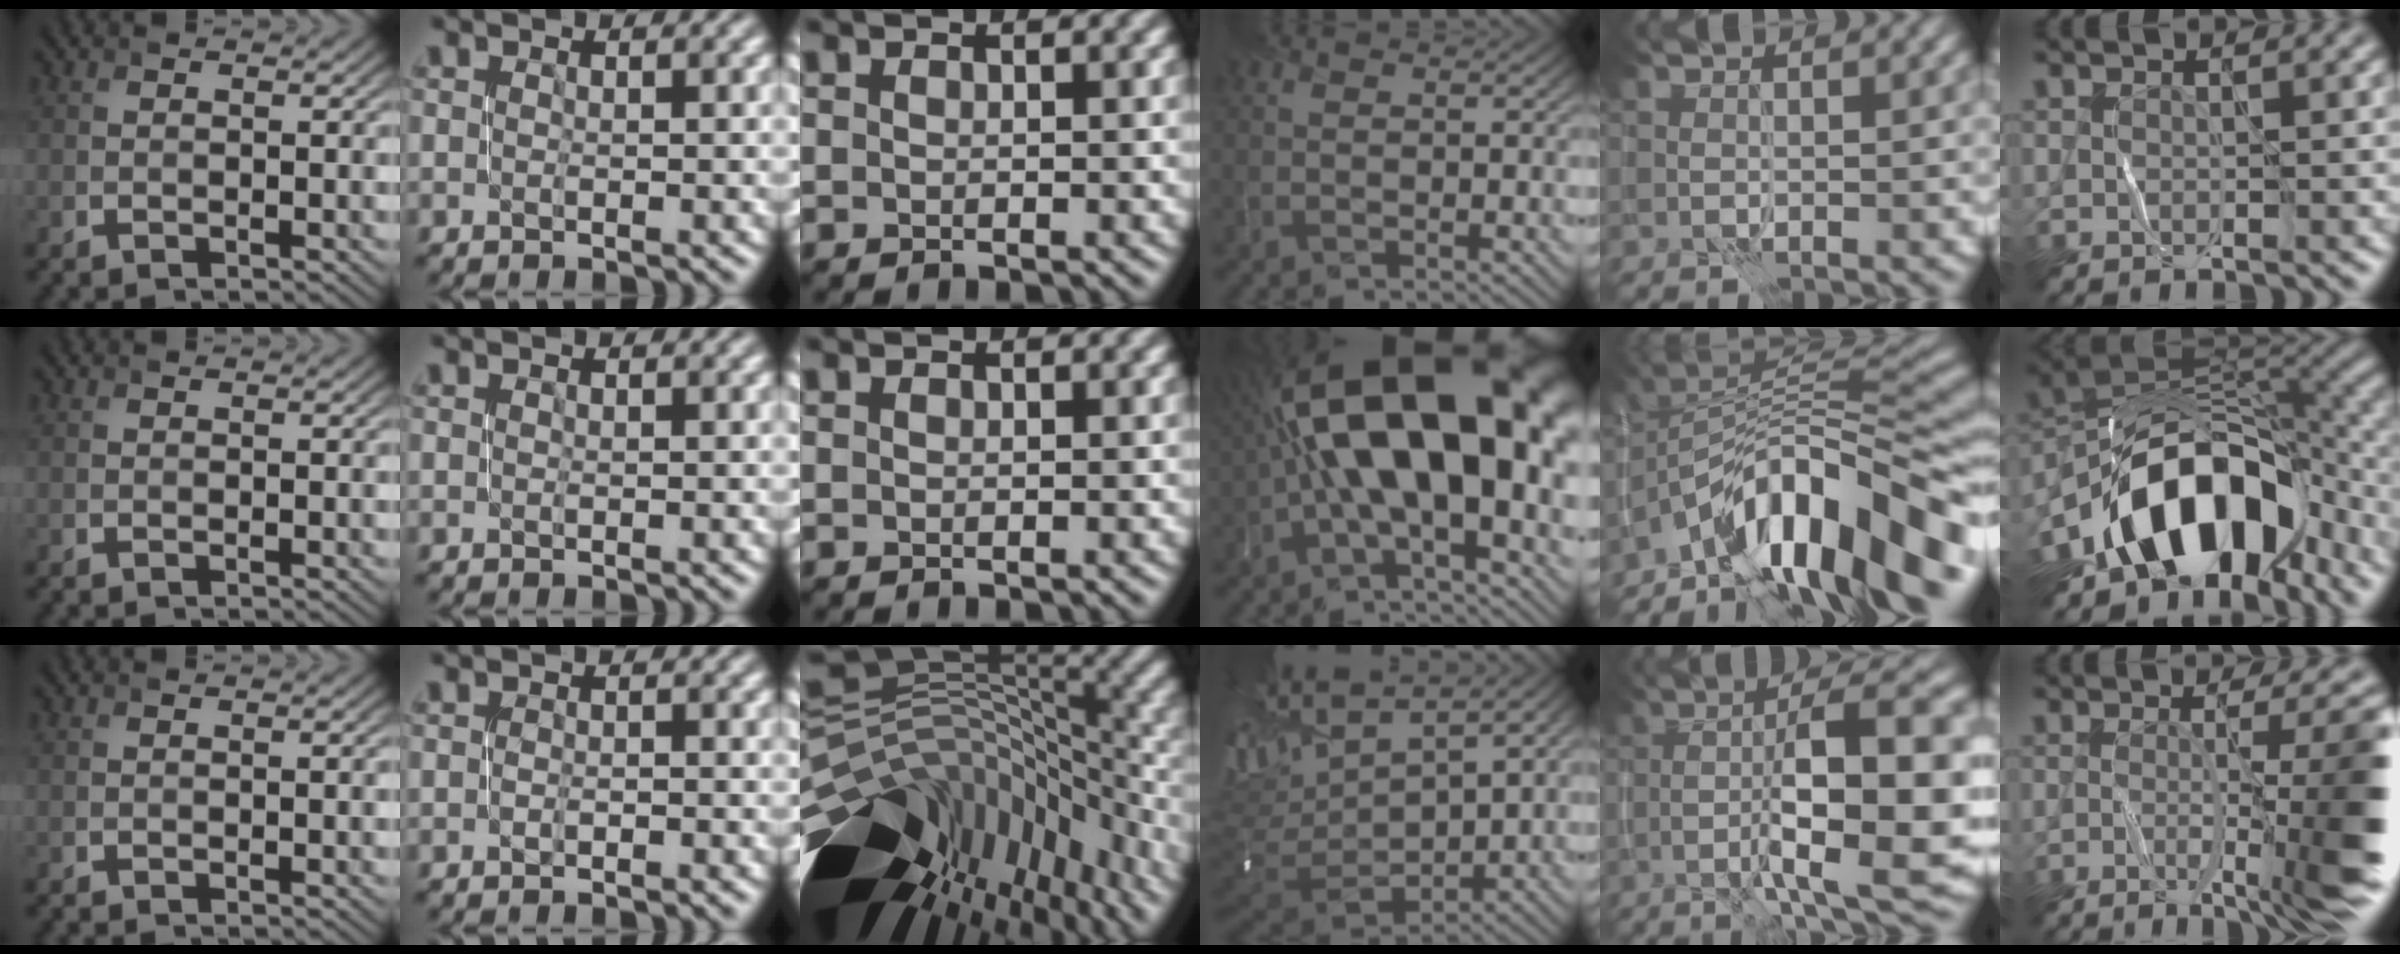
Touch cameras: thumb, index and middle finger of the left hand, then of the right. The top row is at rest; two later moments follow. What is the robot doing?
{"motion": "close", "object": "stapler"}